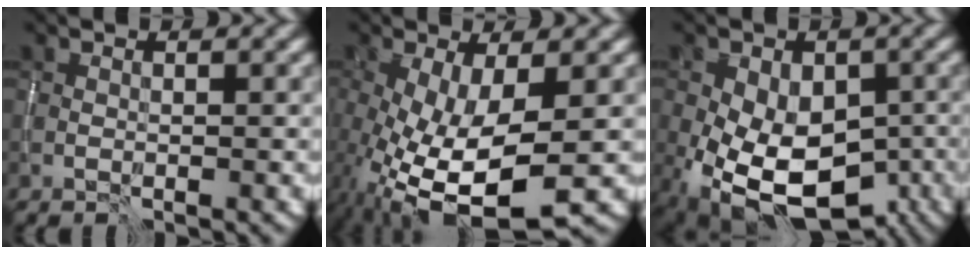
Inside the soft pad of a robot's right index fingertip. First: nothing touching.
{"total": 10.6, "force": [-2.9, 4.3, 9.3], "torque": [-0.189, -0.039, -0.037]}
{"total": 12.5, "force": [-4.2, 7.9, 8.6], "torque": [-0.141, -0.037, -0.055]}